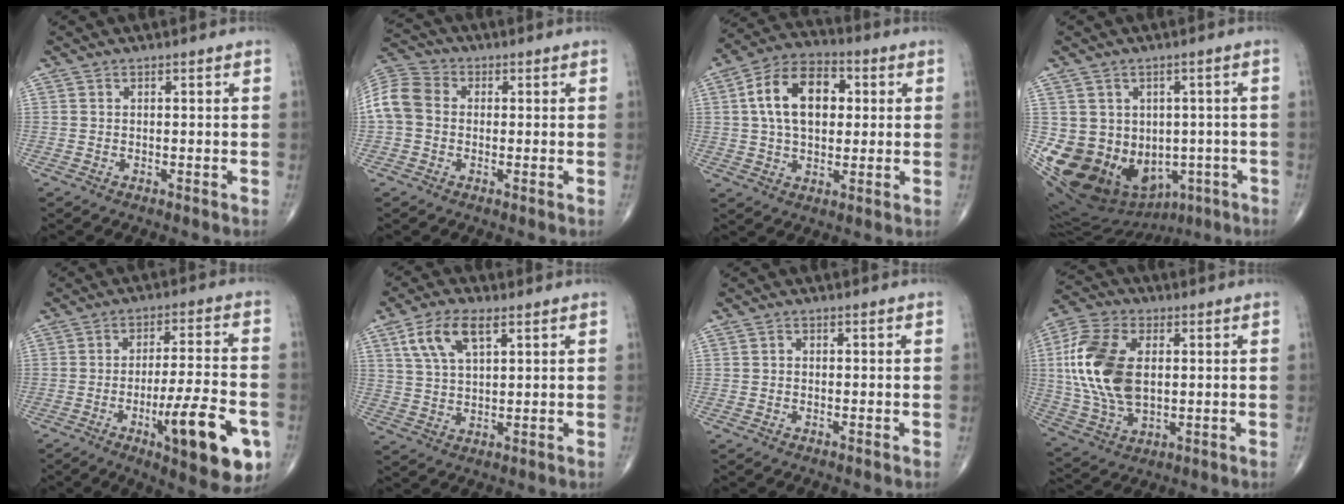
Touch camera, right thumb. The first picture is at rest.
{"total": 9.3, "force": [0.0, 7.5, 5.5], "torque": [-0.109, 0.028, -0.010]}
{"total": 14.3, "force": [2.5, 9.0, 10.8], "torque": [-0.166, 0.018, 0.035]}
{"total": 18.3, "force": [-3.6, 15.1, 9.7], "torque": [-0.151, 0.020, -0.020]}
{"total": 17.5, "force": [-6.5, 4.3, 15.7], "torque": [-0.218, 0.012, -0.088]}
{"total": 8.9, "force": [4.1, 4.2, 6.8], "torque": [-0.131, -0.005, 0.081]}
{"total": 0.7, "force": [-0.2, 0.5, 0.4], "torque": [0.000, 0.002, -0.007]}
{"total": 17.1, "force": [1.6, 10.3, 13.6], "torque": [-0.278, 0.000, 0.031]}